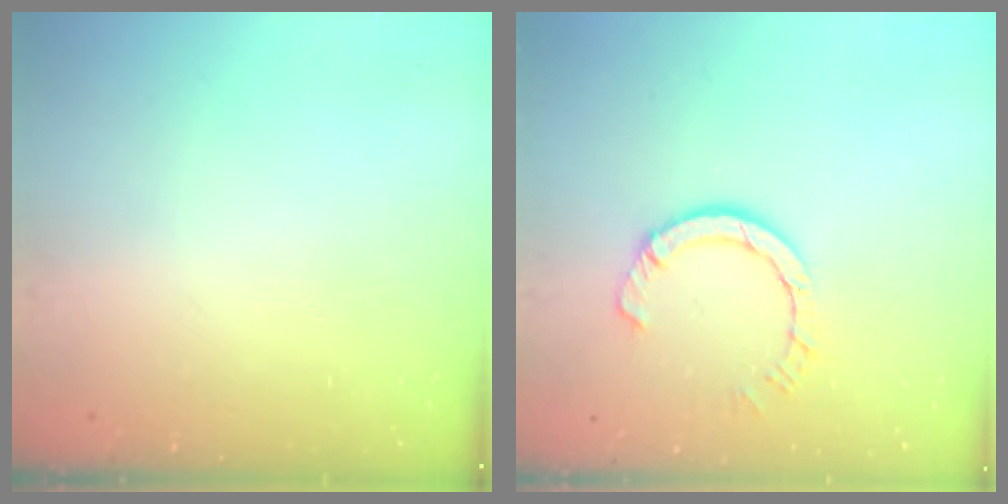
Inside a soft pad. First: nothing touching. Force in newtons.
{"total": 6.8, "press": 6.7, "slide": 0.7}